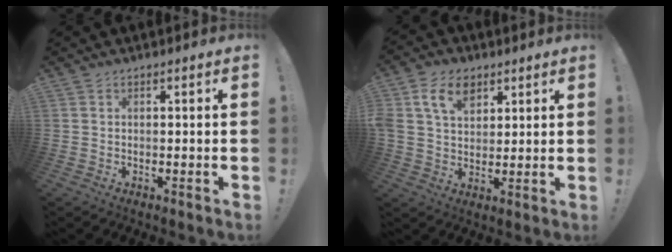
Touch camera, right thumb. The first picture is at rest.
{"total": 10.0, "force": [5.0, 6.7, 5.5], "torque": [-0.097, -0.005, 0.096]}